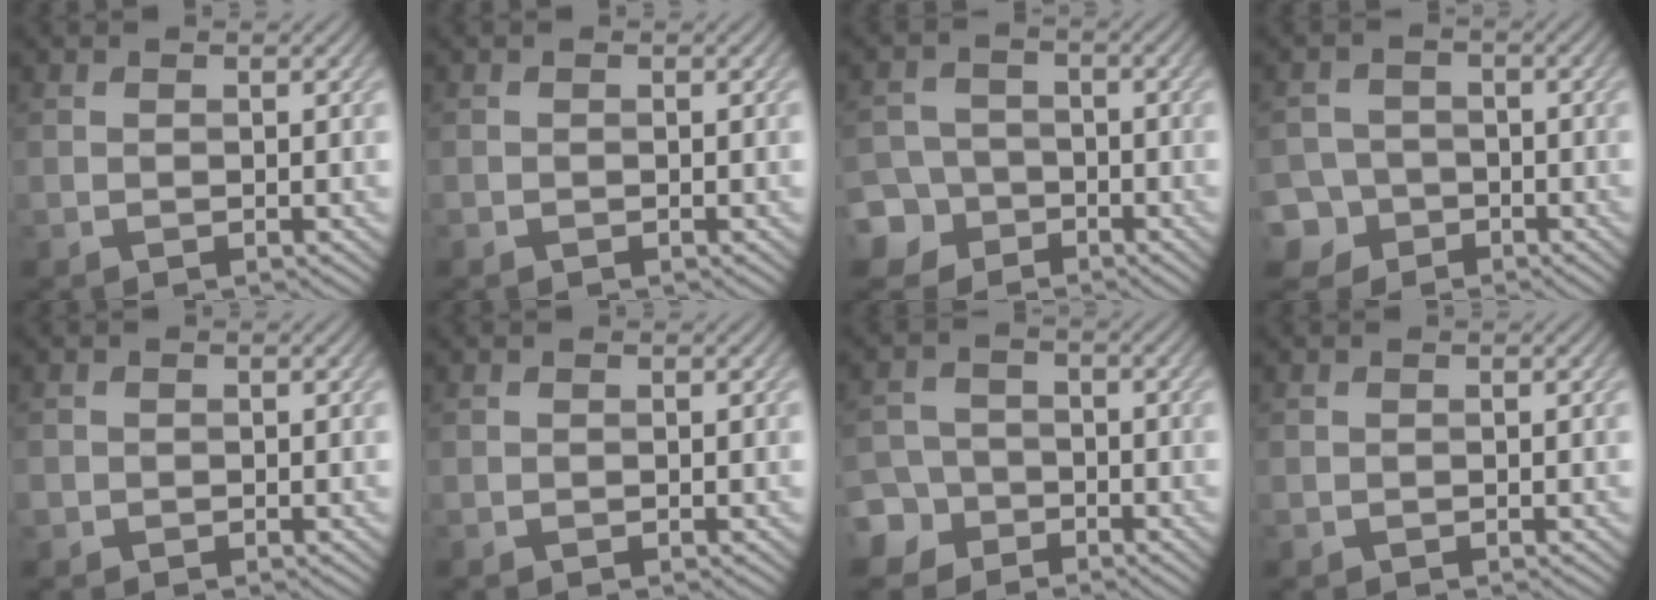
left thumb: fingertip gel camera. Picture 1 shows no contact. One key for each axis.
{"total": 0.0}
{"total": 7.0, "fx": -3.8, "fy": 5.7, "fz": 1.5, "tx": -0.036, "ty": -0.016, "tz": -0.090}
{"total": 5.5, "fx": -2.7, "fy": 4.6, "fz": 1.2, "tx": -0.023, "ty": -0.005, "tz": -0.068}
{"total": 0.7, "fx": -0.2, "fy": 0.6, "fz": 0.0, "tx": 0.002, "ty": -0.005, "tz": -0.008}
{"total": 0.0}
{"total": 5.9, "fx": -3.7, "fy": 4.5, "fz": 1.1, "tx": -0.017, "ty": -0.010, "tz": -0.086}
{"total": 0.0}